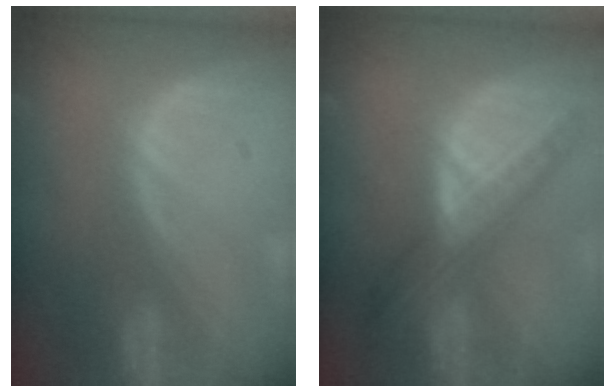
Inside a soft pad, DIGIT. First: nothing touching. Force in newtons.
{"total": 8.5, "press": 7.5, "slide": 3.9}